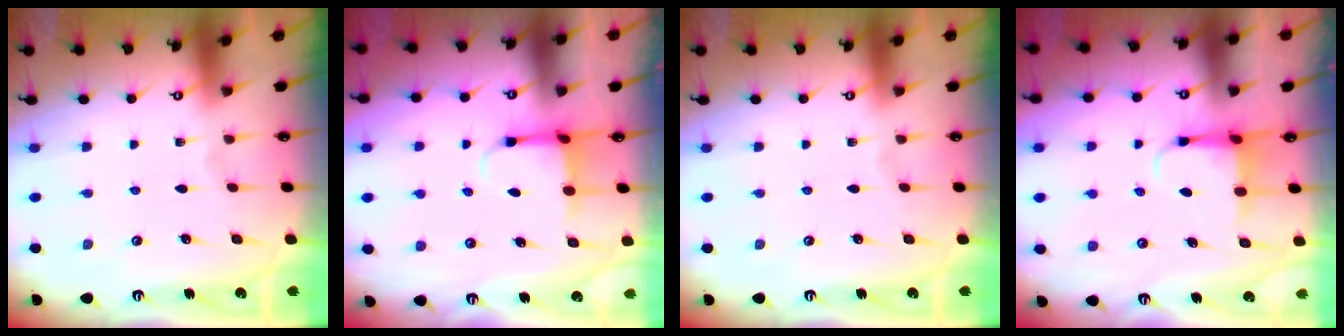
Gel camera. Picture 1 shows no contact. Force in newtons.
{"total": 3.8, "press": 3.5, "slide": 1.3}
{"total": 0.0}
{"total": 4.6, "press": 4.4, "slide": 1.1}